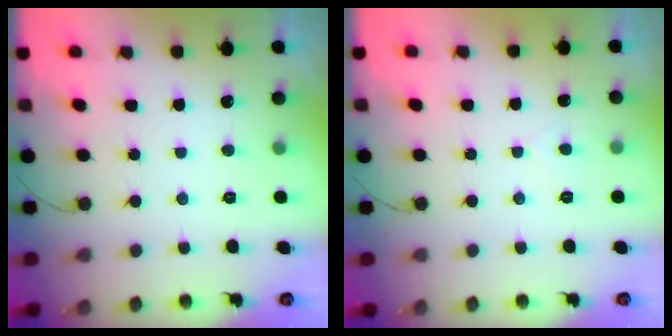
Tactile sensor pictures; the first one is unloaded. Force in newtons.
{"total": 3.7, "press": 3.7, "slide": 0.2}